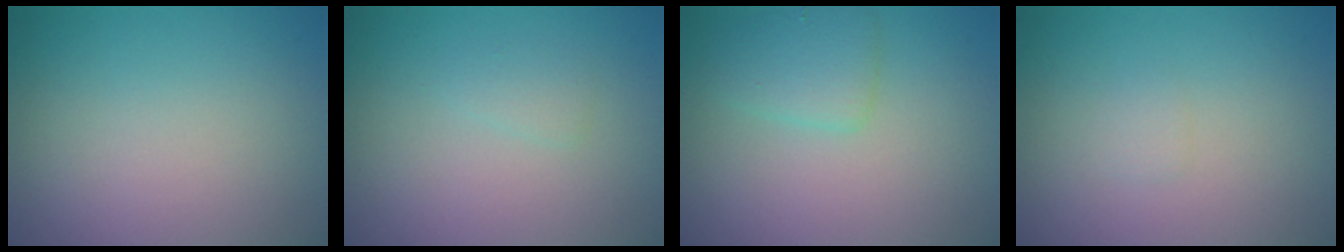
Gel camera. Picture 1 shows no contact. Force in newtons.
{"total": 0.9, "press": 0.9, "slide": 0.1}
{"total": 2.4, "press": 2.4, "slide": 0.0}
{"total": 0.6, "press": 0.6, "slide": 0.0}